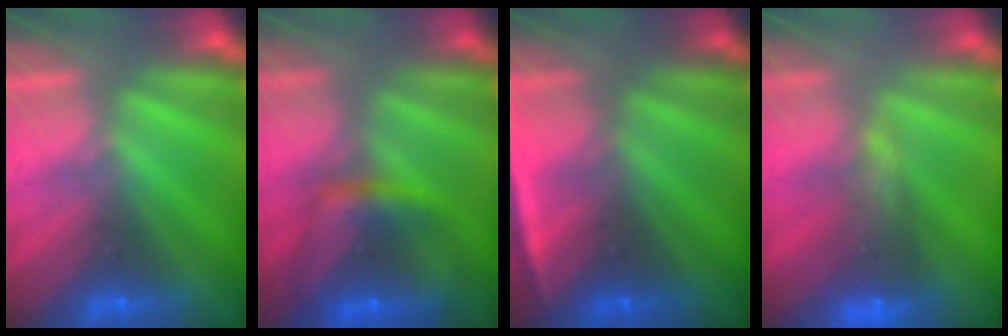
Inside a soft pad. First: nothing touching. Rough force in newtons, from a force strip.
{"total": 7.4}
{"total": 4.8}
{"total": 7.5}